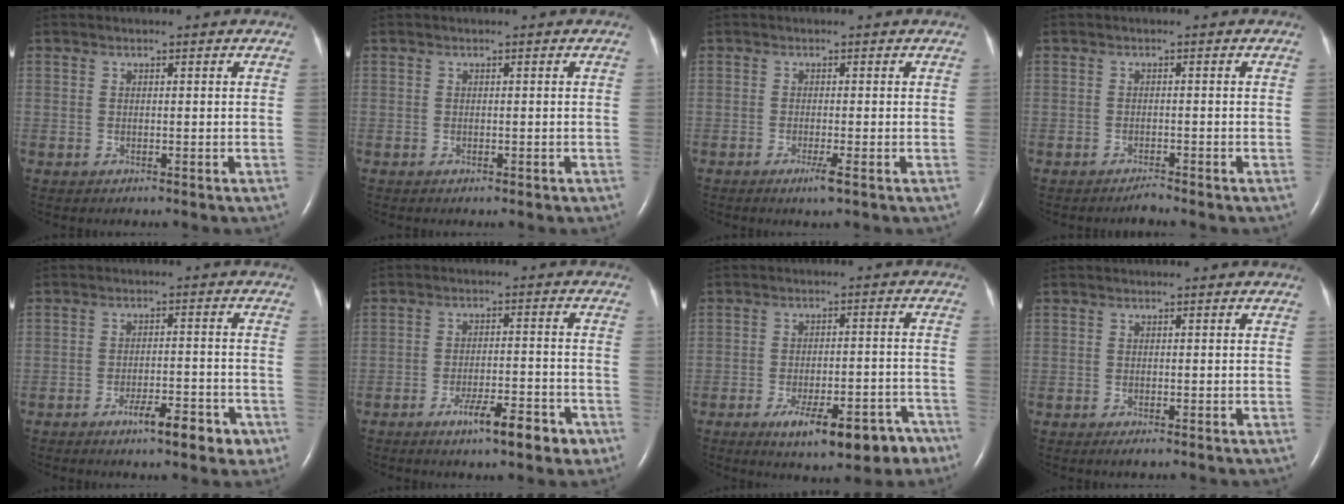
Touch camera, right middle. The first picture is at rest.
{"total": 0.5, "force": [-0.3, 0.2, 0.3], "torque": [-0.009, -0.001, -0.001]}
{"total": 1.8, "force": [-1.0, -0.2, 1.5], "torque": [-0.030, -0.006, -0.017]}
{"total": 1.2, "force": [-1.1, -0.2, 0.2], "torque": [-0.004, -0.003, -0.017]}
{"total": 6.5, "force": [-4.0, 1.5, 5.0], "torque": [-0.071, 0.002, -0.054]}
{"total": 7.3, "force": [-4.5, 1.3, 5.6], "torque": [-0.090, -0.002, -0.065]}
{"total": 11.3, "force": [-7.4, 3.5, 7.7], "torque": [-0.106, 0.008, -0.100]}
{"total": 1.0, "force": [-0.6, 0.1, 0.7], "torque": [-0.014, -0.003, -0.010]}